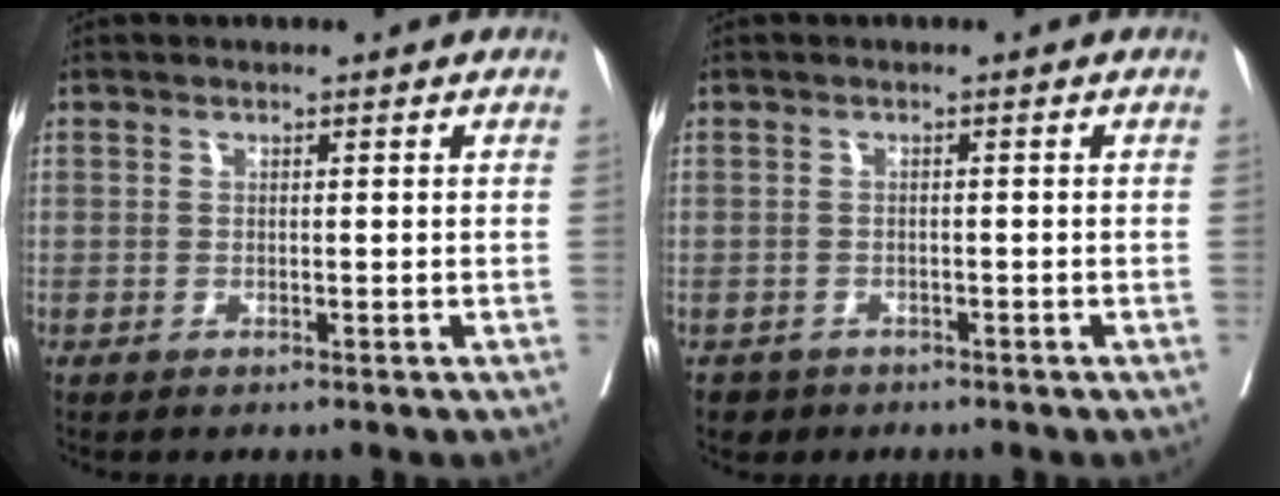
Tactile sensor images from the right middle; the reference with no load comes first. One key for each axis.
{"total": 2.2, "fx": -1.6, "fy": 1.6, "fz": -0.1, "tx": -0.004, "ty": 0.005, "tz": -0.026}